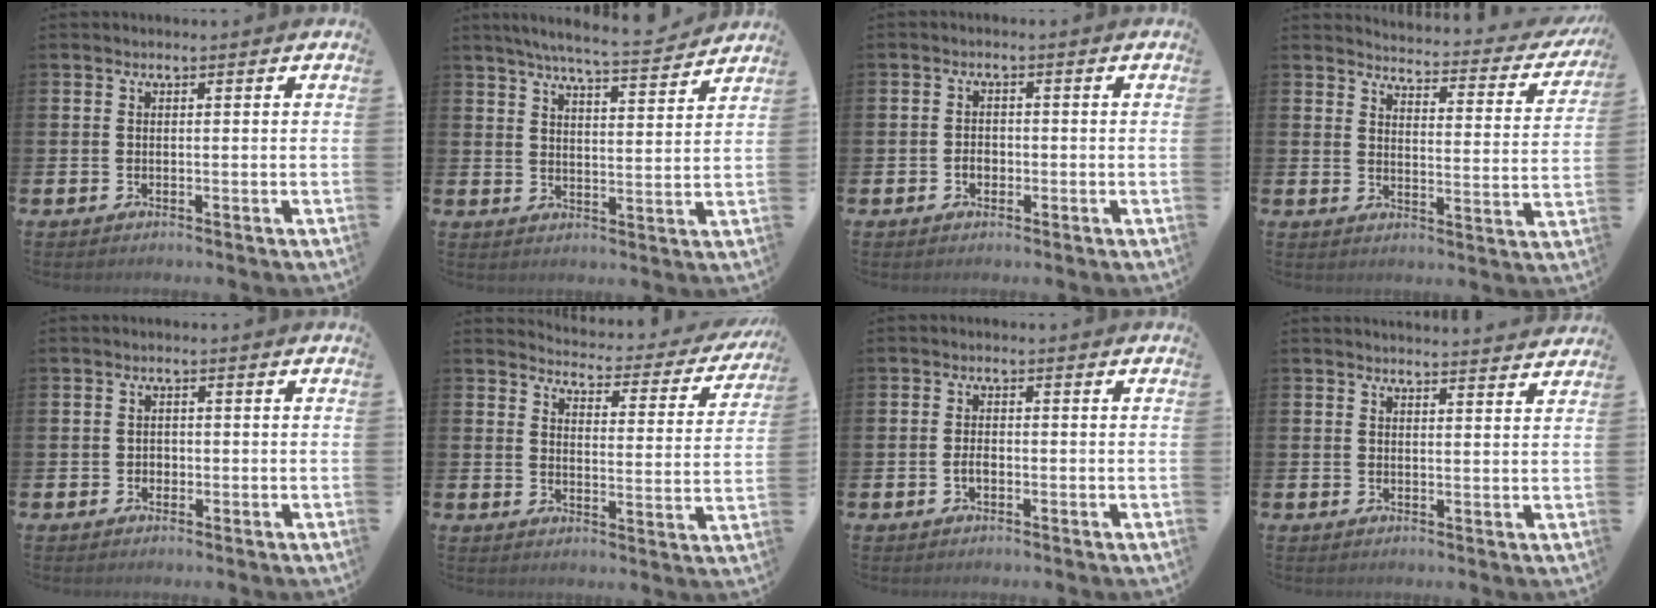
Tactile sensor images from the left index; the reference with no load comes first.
{"total": 6.7, "force": [6.4, -0.1, 2.2], "torque": [-0.049, -0.040, 0.108]}
{"total": 1.8, "force": [-0.6, 1.4, 1.0], "torque": [-0.007, 0.001, -0.017]}
{"total": 3.1, "force": [3.0, 0.6, 0.6], "torque": [-0.024, -0.036, 0.042]}
{"total": 1.2, "force": [-0.3, 1.1, 0.3], "torque": [0.005, 0.001, -0.011]}
{"total": 3.4, "force": [3.2, 0.9, 0.8], "torque": [-0.028, -0.034, 0.046]}
{"total": 1.6, "force": [-0.5, 0.9, 1.2], "torque": [-0.017, 0.001, -0.011]}
{"total": 2.8, "force": [2.8, -0.2, -0.2], "torque": [0.009, -0.024, 0.048]}